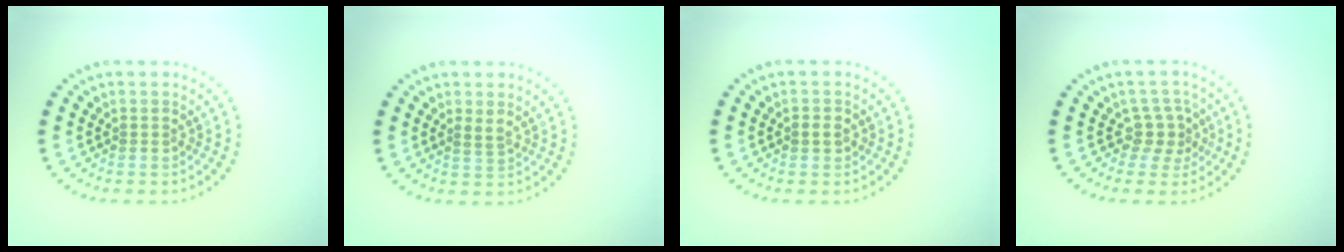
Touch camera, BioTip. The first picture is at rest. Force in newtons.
{"total": 1.0, "press": 0.8, "slide": 0.5}
{"total": 1.1, "press": 1.1, "slide": 0.3}
{"total": 2.2, "press": 1.5, "slide": 1.5}